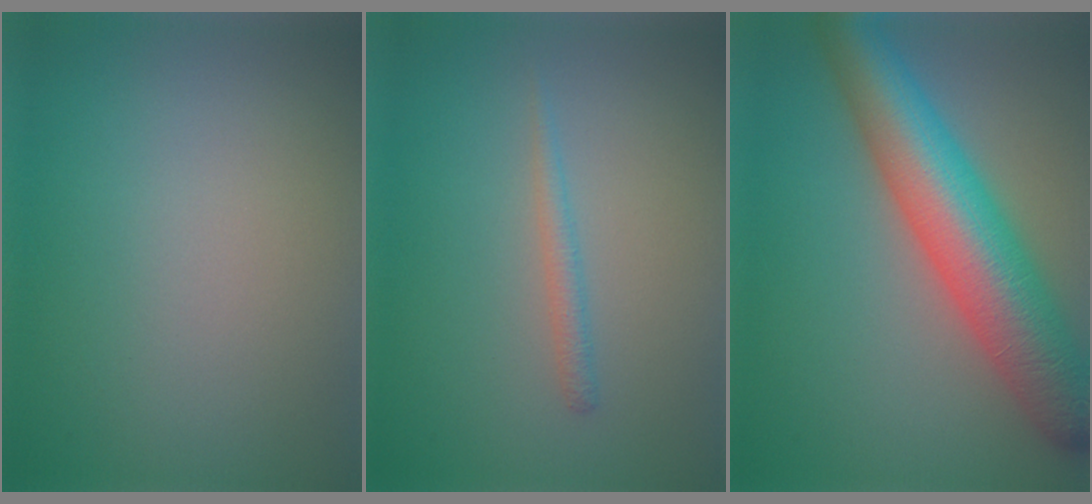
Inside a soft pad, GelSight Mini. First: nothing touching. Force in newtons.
{"total": 1.2, "press": 1.2, "slide": 0.0}
{"total": 10.4, "press": 10.4, "slide": 0.3}